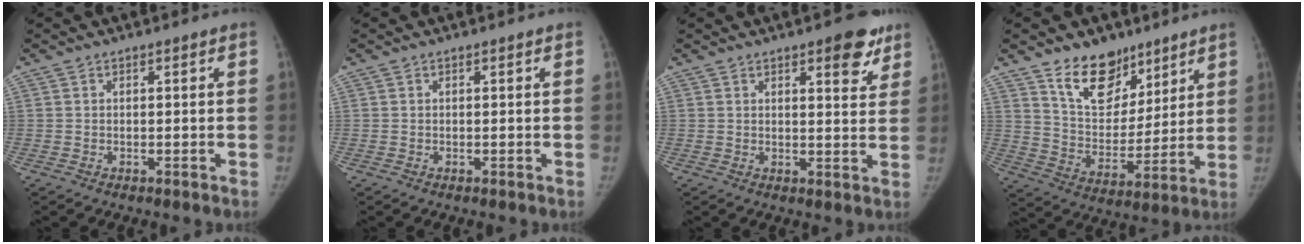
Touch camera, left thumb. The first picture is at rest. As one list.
[{"total": 0.0}, {"total": 7.3, "force": [4.4, 2.7, 5.1], "torque": [-0.038, -0.020, 0.052]}, {"total": 14.0, "force": [9.7, 8.3, 5.7], "torque": [-0.052, -0.068, 0.177]}]